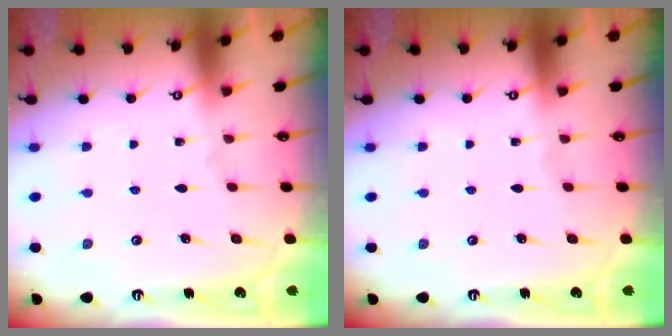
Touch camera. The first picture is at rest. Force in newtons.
{"total": 0.0}